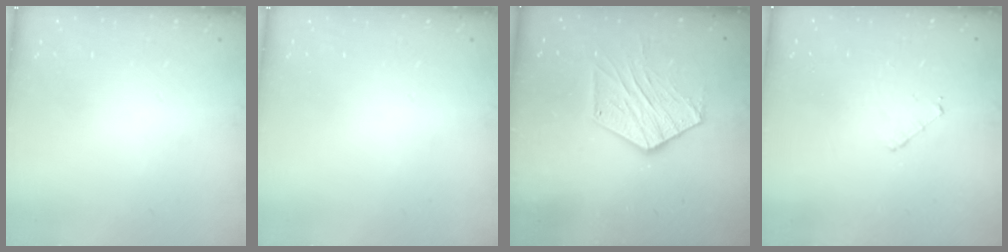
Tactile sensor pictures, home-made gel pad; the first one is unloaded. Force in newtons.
{"total": 0.0}
{"total": 12.6, "press": 12.6, "slide": 0.7}
{"total": 3.0, "press": 3.0, "slide": 0.3}